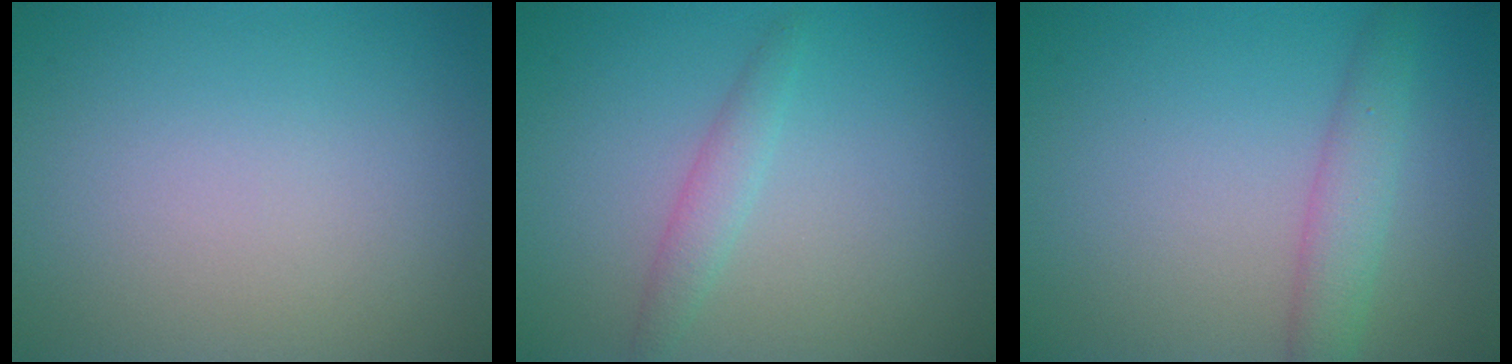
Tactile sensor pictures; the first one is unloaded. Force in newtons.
{"total": 1.6, "press": 1.6, "slide": 0.1}
{"total": 2.8, "press": 2.8, "slide": 0.1}